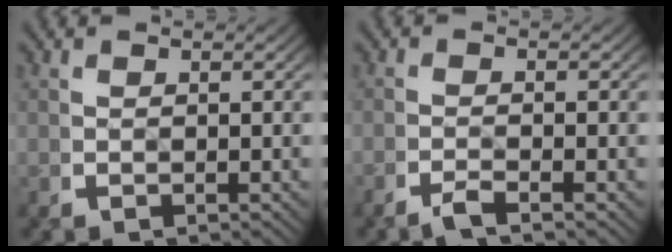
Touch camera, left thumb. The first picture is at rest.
{"total": 1.7, "force": [-1.3, 0.1, 1.1], "torque": [-0.022, -0.001, -0.032]}